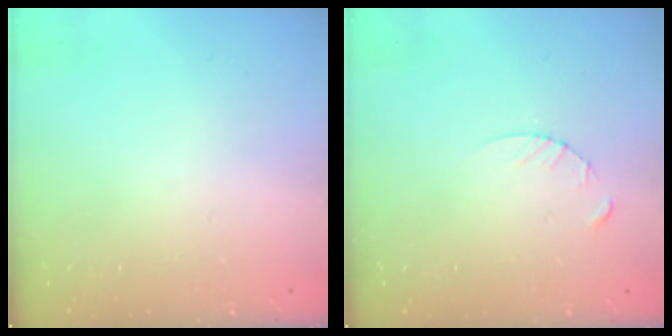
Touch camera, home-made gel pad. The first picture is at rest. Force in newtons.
{"total": 3.3, "press": 3.3, "slide": 0.4}